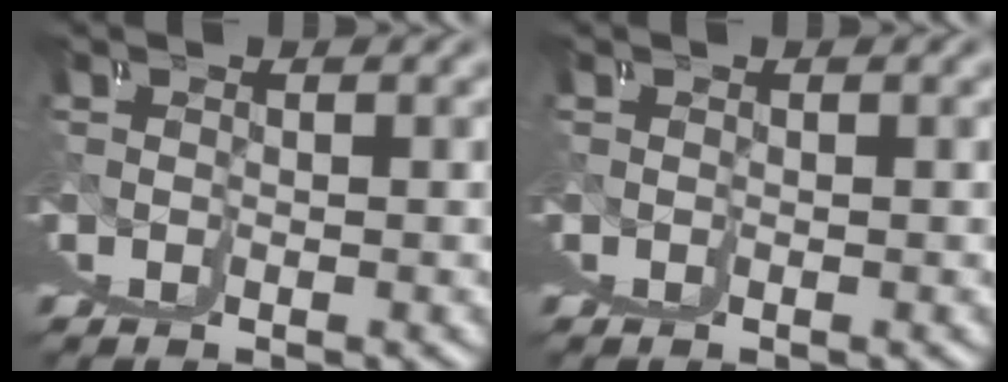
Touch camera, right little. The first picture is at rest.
{"total": 0.0}